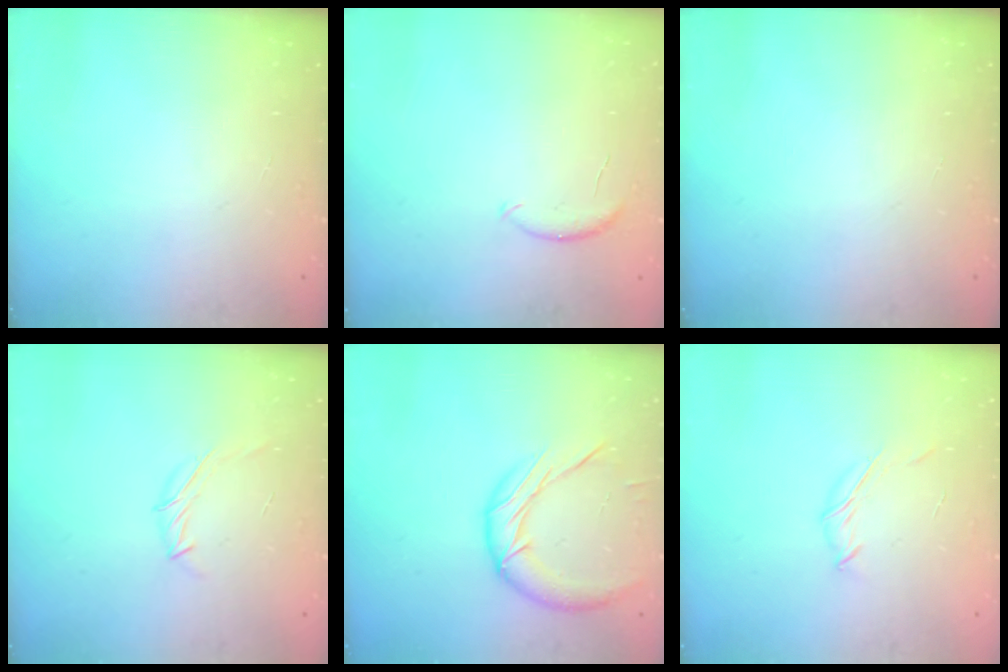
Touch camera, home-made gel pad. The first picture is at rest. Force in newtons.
{"total": 5.5, "press": 5.5, "slide": 0.5}
{"total": 0.0}
{"total": 6.0, "press": 5.9, "slide": 1.1}
{"total": 13.1, "press": 13.0, "slide": 1.0}
{"total": 4.7, "press": 4.6, "slide": 0.9}